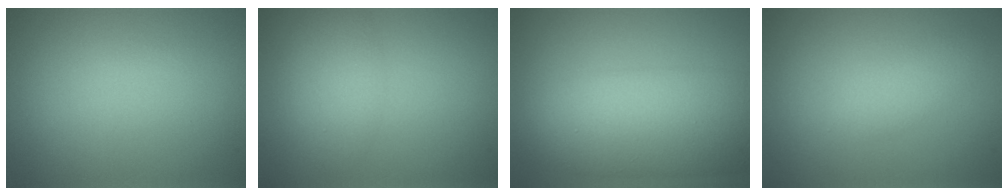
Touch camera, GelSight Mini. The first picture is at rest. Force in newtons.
{"total": 2.8, "press": 2.8, "slide": 0.1}
{"total": 8.9, "press": 8.9, "slide": 0.1}
{"total": 1.8, "press": 1.8, "slide": 0.1}